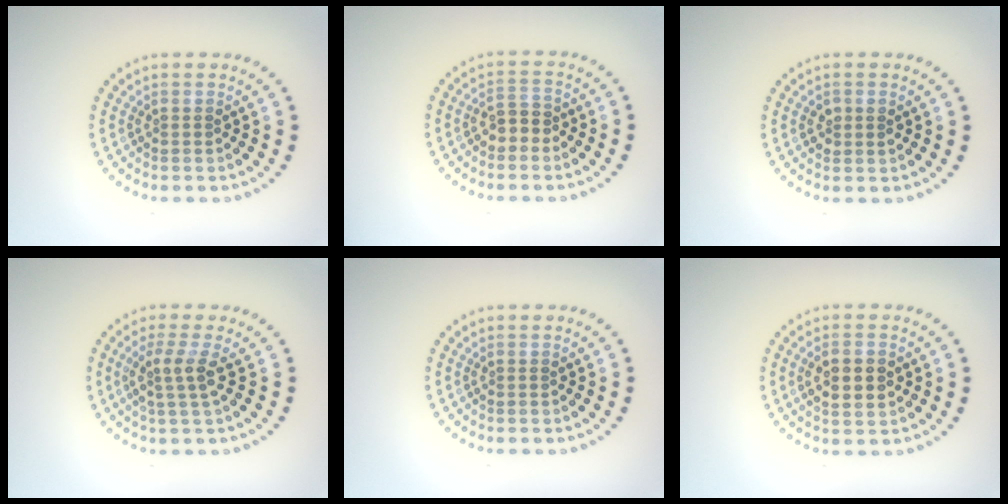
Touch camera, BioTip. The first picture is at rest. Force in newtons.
{"total": 2.0, "press": 1.9, "slide": 0.7}
{"total": 1.4, "press": 1.4, "slide": 0.3}
{"total": 2.5, "press": 2.0, "slide": 1.6}
{"total": 0.0}
{"total": 3.2, "press": 3.2, "slide": 0.3}